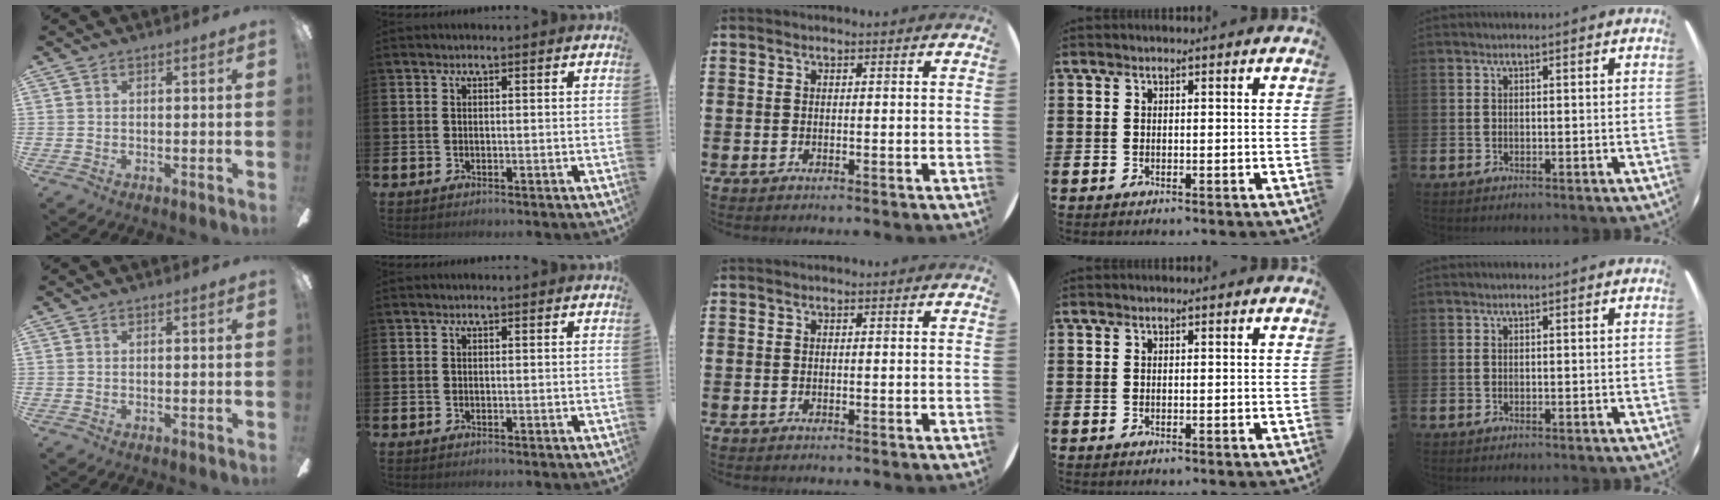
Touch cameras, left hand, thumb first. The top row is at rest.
{}